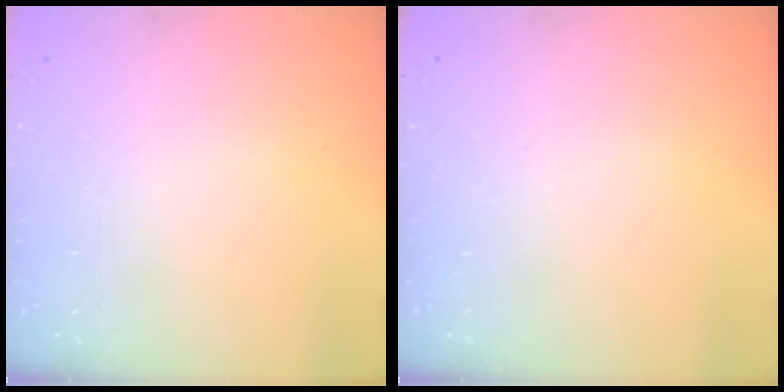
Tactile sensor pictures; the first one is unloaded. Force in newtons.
{"total": 0.0}